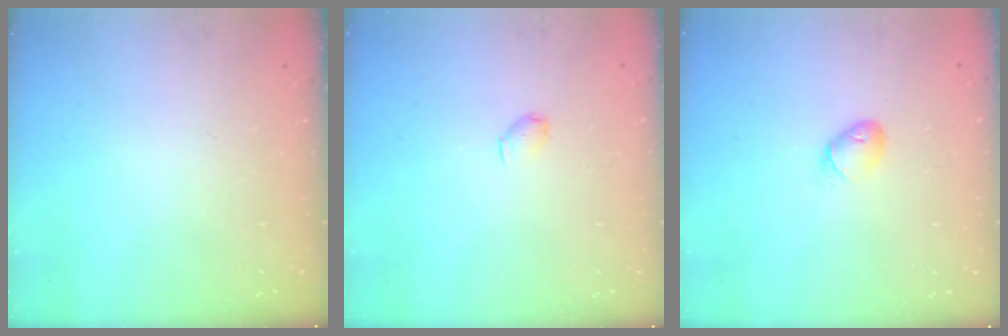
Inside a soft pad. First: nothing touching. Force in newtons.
{"total": 2.9, "press": 2.9, "slide": 0.5}
{"total": 4.5, "press": 4.4, "slide": 1.1}